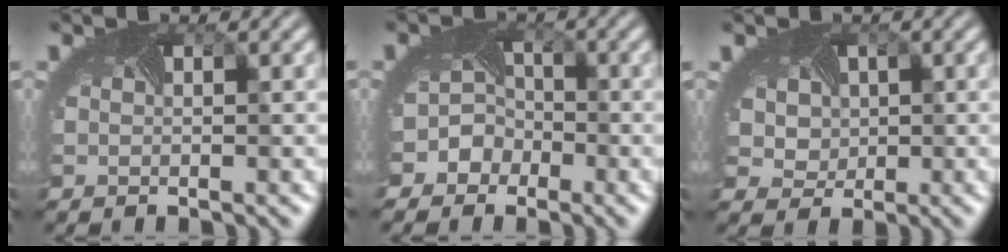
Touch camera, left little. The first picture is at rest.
{"total": 3.7, "force": [-2.1, 3.0, 0.3], "torque": [0.022, 0.006, -0.042]}
{"total": 5.0, "force": [1.4, 4.1, 2.5], "torque": [-0.049, 0.020, 0.008]}